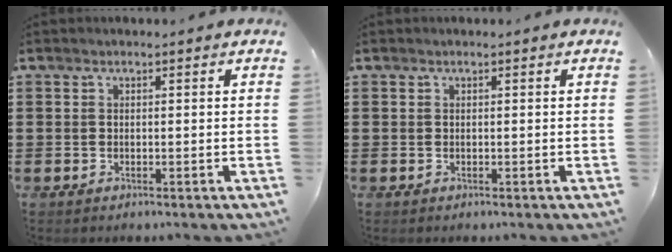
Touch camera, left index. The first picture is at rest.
{"total": 0.0}